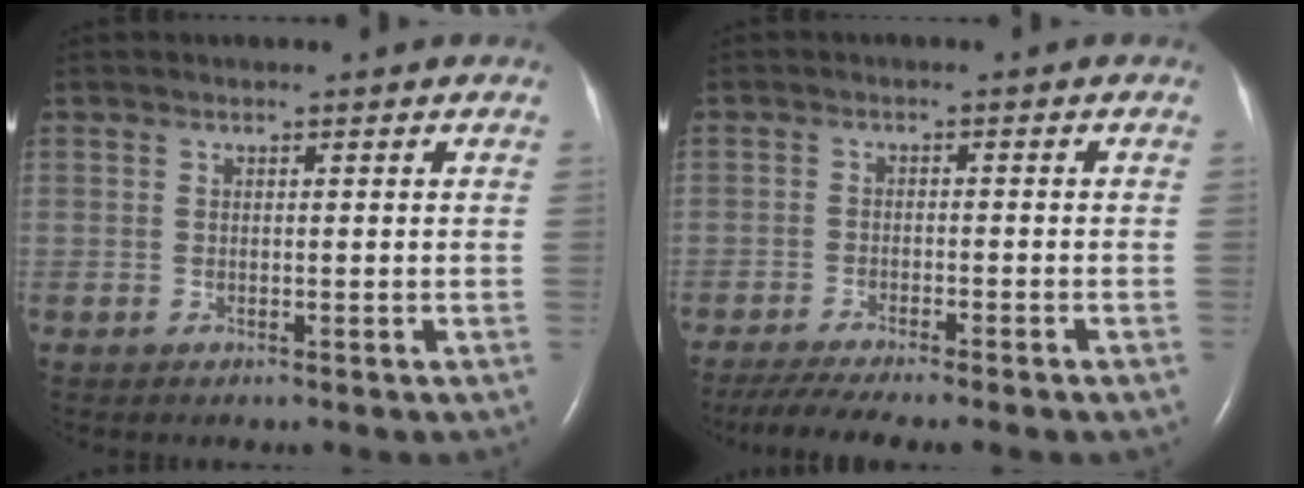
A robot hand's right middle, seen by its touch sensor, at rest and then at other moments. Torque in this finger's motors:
{"motor_torque": [0.90, -0.90, 0.15, 0.09]}